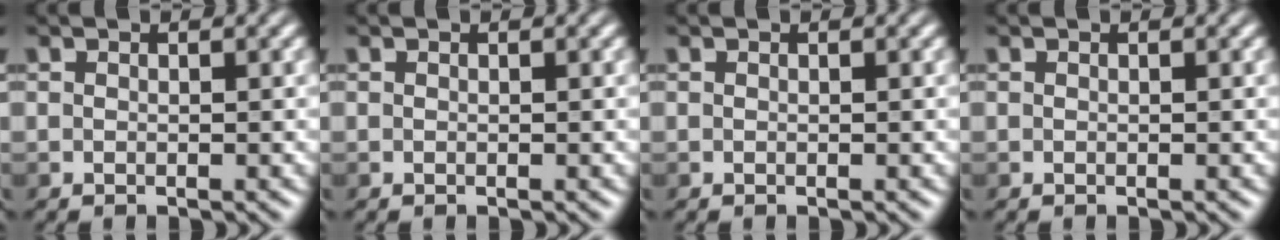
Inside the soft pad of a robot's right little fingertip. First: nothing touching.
{"total": 0.0}
{"total": 0.0}
{"total": 0.0}